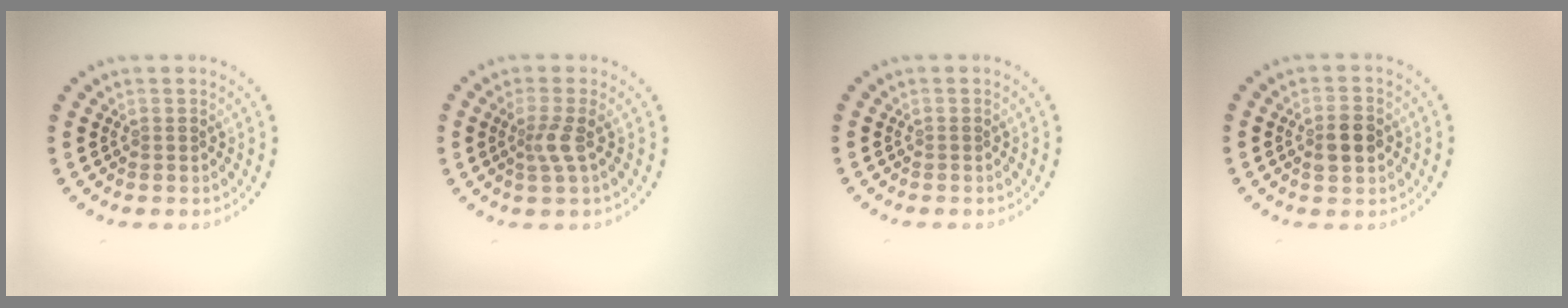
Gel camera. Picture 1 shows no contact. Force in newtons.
{"total": 2.0, "press": 1.4, "slide": 1.3}
{"total": 0.0}
{"total": 2.8, "press": 2.8, "slide": 0.1}